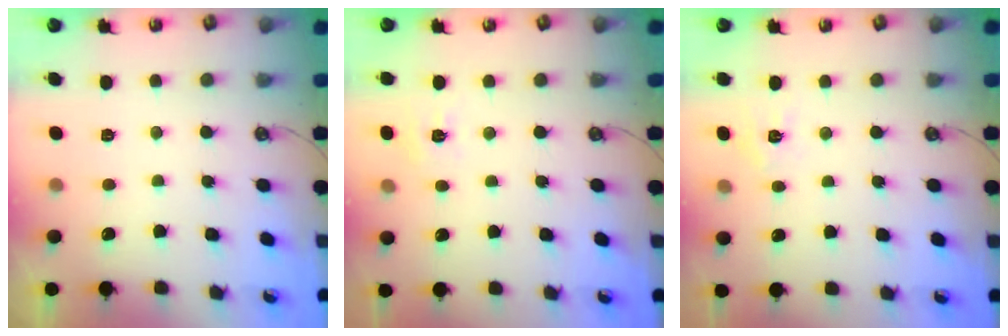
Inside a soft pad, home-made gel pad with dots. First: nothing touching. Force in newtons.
{"total": 4.9, "press": 4.8, "slide": 0.6}
{"total": 5.7, "press": 5.6, "slide": 0.7}